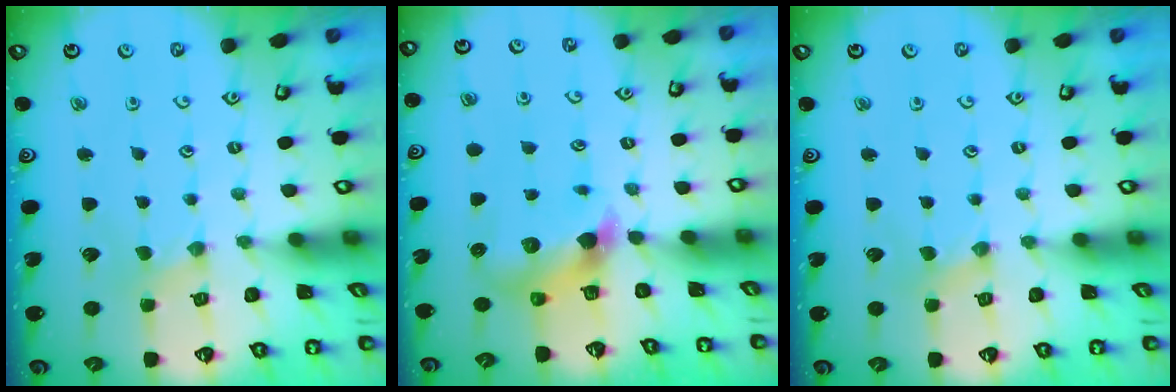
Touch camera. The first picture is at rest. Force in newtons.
{"total": 5.8, "press": 5.8, "slide": 0.2}
{"total": 1.1, "press": 1.1, "slide": 0.2}